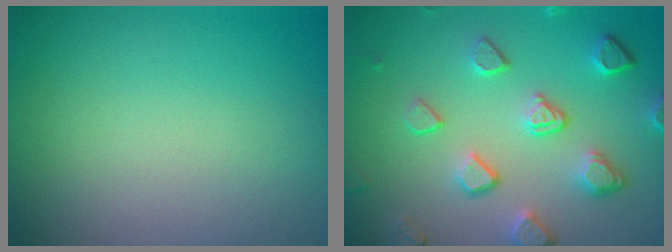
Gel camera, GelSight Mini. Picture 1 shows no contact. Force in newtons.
{"total": 4.9, "press": 3.7, "slide": 3.1}